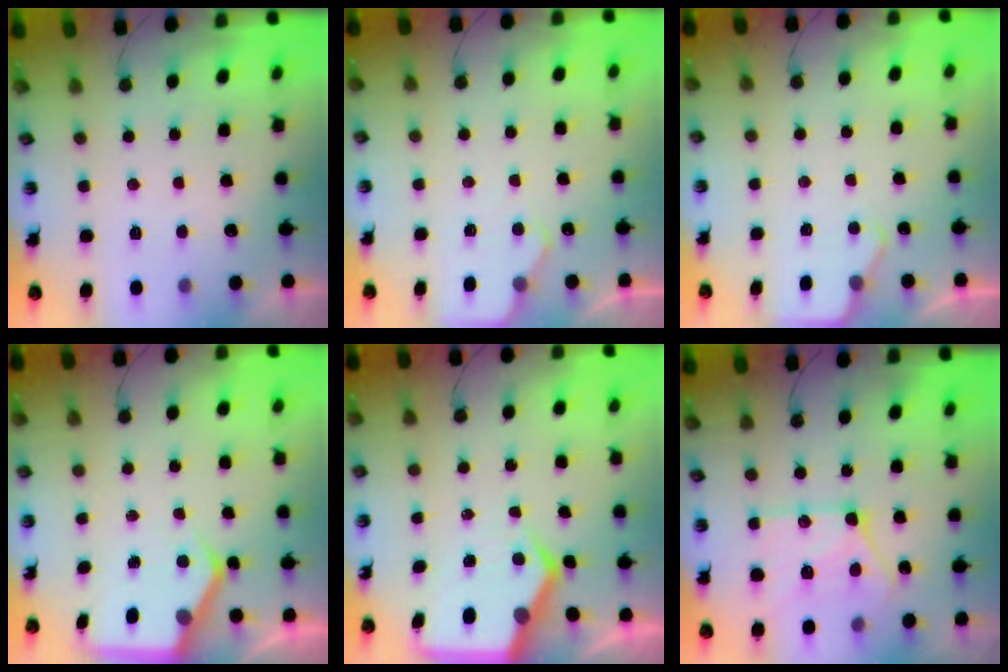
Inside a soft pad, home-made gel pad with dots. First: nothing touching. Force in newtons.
{"total": 4.9, "press": 4.8, "slide": 0.6}
{"total": 3.2, "press": 3.2, "slide": 0.5}
{"total": 6.2, "press": 6.2, "slide": 0.2}
{"total": 8.6, "press": 8.5, "slide": 1.3}
{"total": 15.2, "press": 15.2, "slide": 0.9}